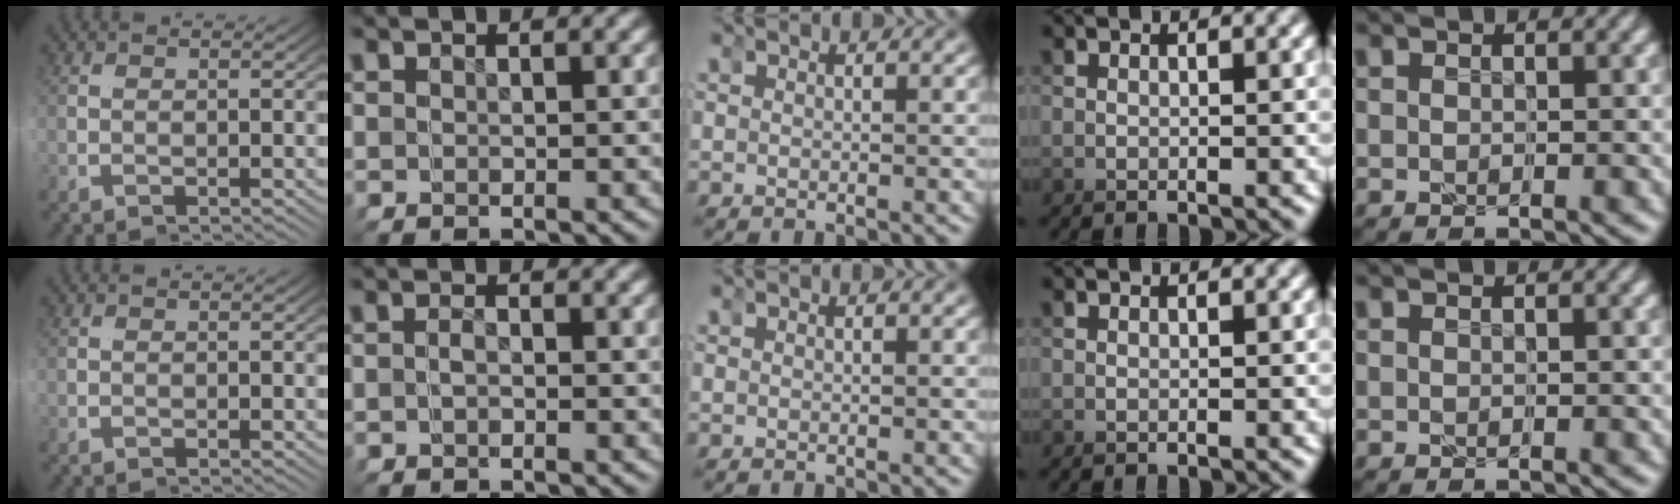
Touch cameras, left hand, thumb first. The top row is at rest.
{"index": {"total": 1.2, "force": [-1.0, -0.2, -0.6], "torque": [-0.012, -0.013, -0.010]}}